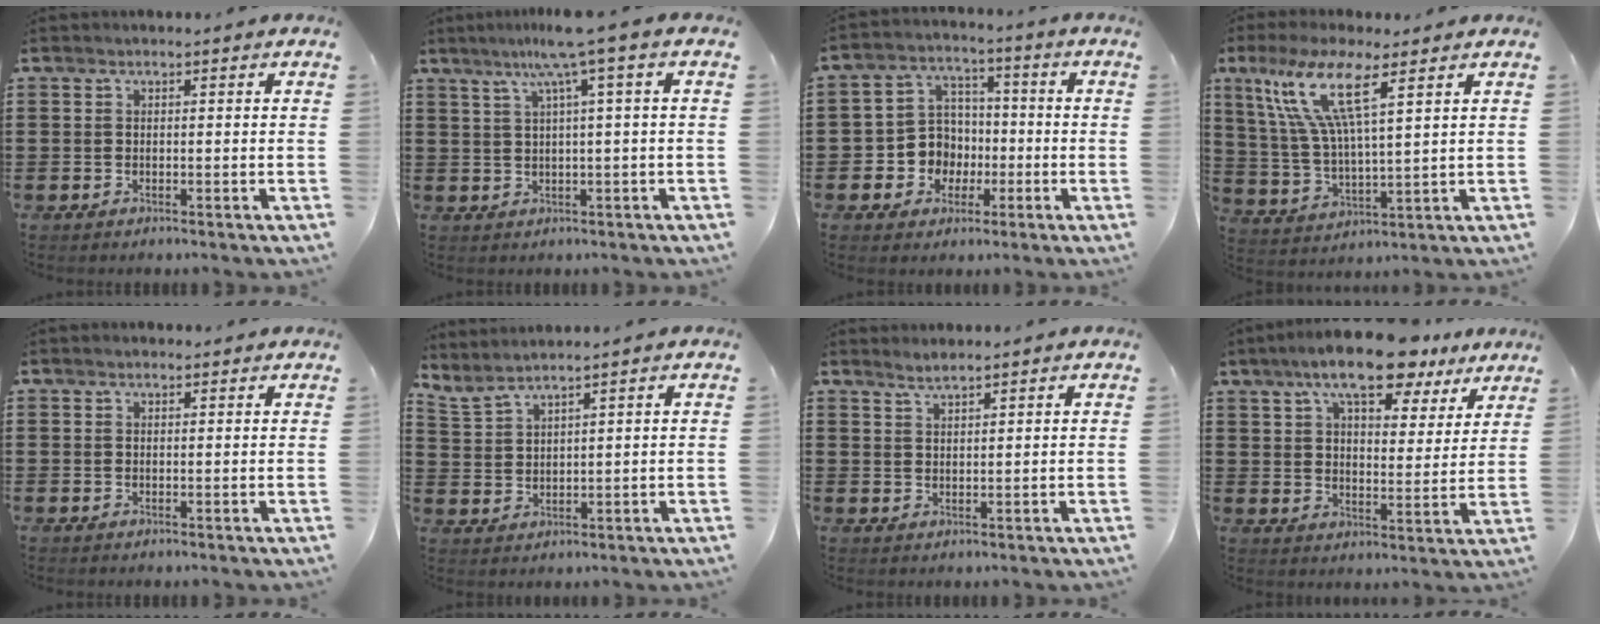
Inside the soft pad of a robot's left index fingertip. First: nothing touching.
{"total": 6.8, "force": [2.9, -0.6, 6.1], "torque": [-0.122, 0.004, 0.047]}
{"total": 7.3, "force": [-1.5, 6.9, 1.9], "torque": [-0.071, 0.013, -0.026]}
{"total": 11.9, "force": [6.9, 2.7, 9.3], "torque": [-0.206, -0.011, 0.121]}
{"total": 0.6, "force": [0.5, 0.3, 0.2], "torque": [-0.004, 0.002, 0.011]}
{"total": 3.3, "force": [2.9, 0.5, 1.4], "torque": [-0.038, -0.008, 0.054]}
{"total": 1.9, "force": [1.7, 0.1, 0.7], "torque": [-0.018, 0.001, 0.033]}
{"total": 12.2, "force": [9.3, 3.0, 7.2], "torque": [-0.143, -0.022, 0.164]}